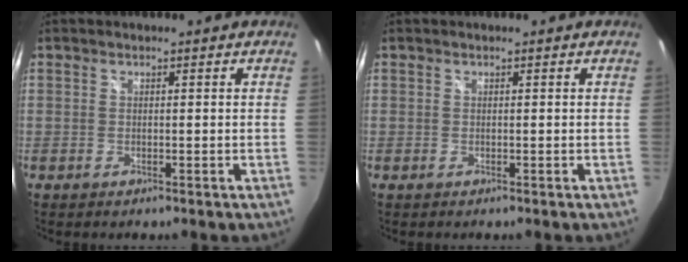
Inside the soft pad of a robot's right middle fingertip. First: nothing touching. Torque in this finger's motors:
{"motor_torque": [0.08, 0.15, 0.00, 0.01]}